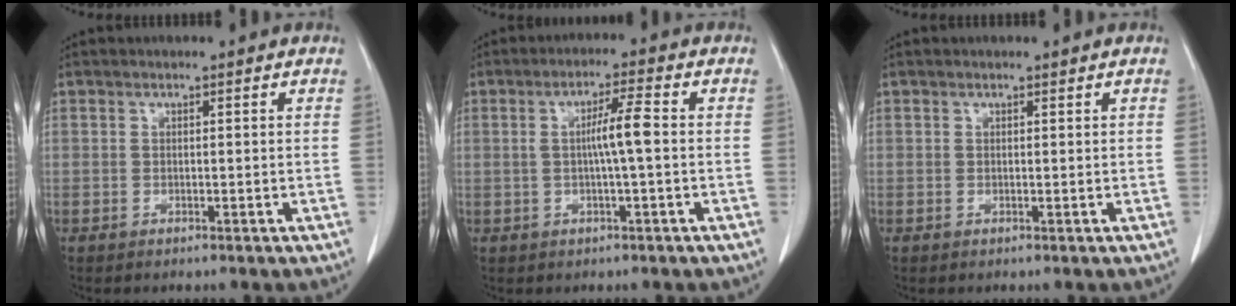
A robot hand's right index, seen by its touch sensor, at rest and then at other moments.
{"total": 4.6, "force": [0.0, 0.0, 4.6], "torque": [-0.079, 0.011, 0.002]}
{"total": 0.0}